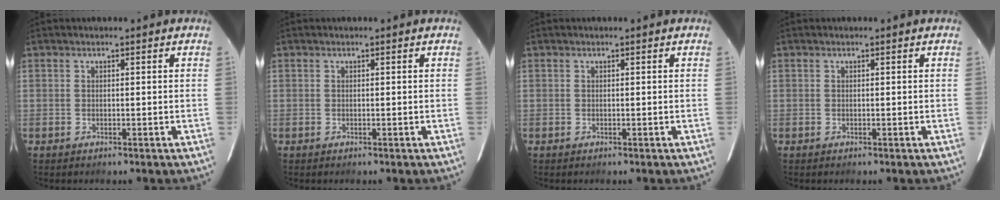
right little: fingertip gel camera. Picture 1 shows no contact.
{"total": 0.0}
{"total": 0.0}
{"total": 0.0}